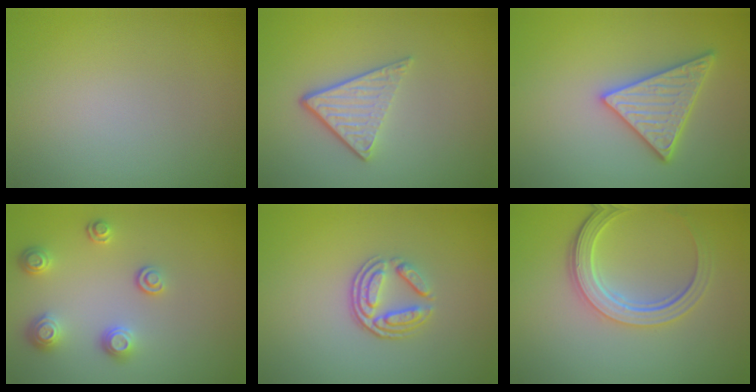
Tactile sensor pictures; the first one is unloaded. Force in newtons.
{"total": 3.7, "press": 2.6, "slide": 2.6}
{"total": 4.1, "press": 3.8, "slide": 1.6}
{"total": 2.5, "press": 2.3, "slide": 0.9}
{"total": 3.4, "press": 2.5, "slide": 2.3}
{"total": 4.6, "press": 3.5, "slide": 3.0}